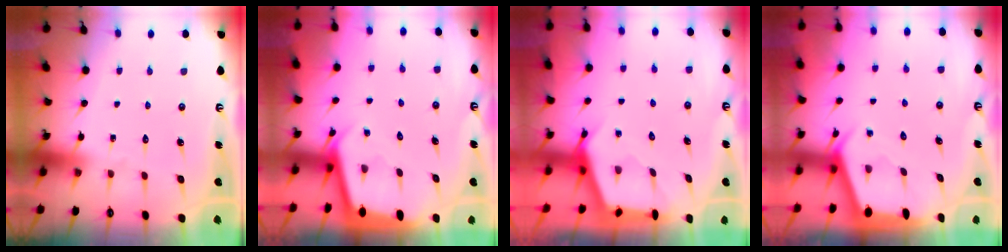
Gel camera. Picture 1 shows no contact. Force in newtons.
{"total": 2.3, "press": 2.3, "slide": 0.1}
{"total": 2.6, "press": 2.6, "slide": 0.3}
{"total": 2.3, "press": 2.3, "slide": 0.3}